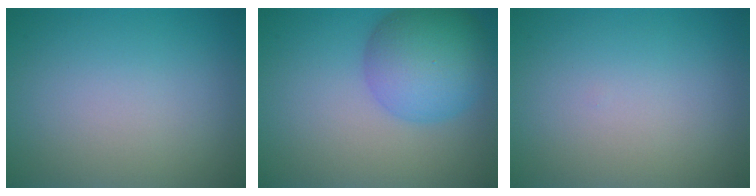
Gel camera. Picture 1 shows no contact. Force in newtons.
{"total": 7.2, "press": 7.2, "slide": 0.2}
{"total": 0.0}